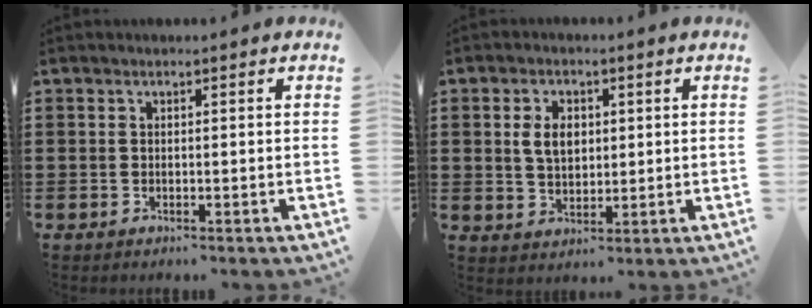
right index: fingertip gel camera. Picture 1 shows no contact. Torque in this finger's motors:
{"motor_torque": [0.26, -0.16, 0.23, 0.09]}